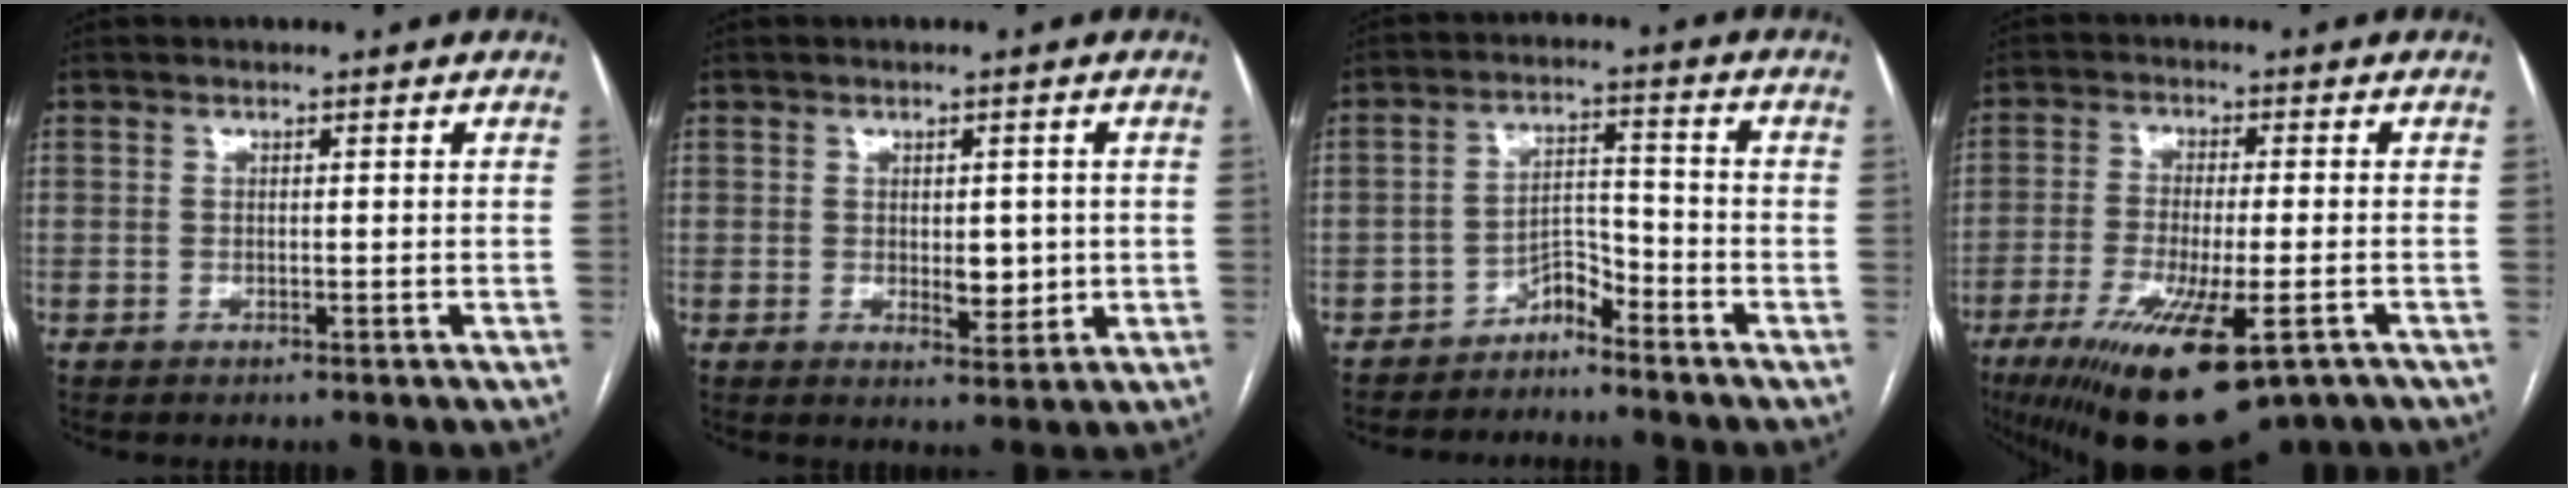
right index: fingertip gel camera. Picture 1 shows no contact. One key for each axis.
{"total": 4.2, "fx": 0.0, "fy": 2.2, "fz": 3.6, "tx": -0.045, "ty": -0.003, "tz": 0.010}
{"total": 3.9, "fx": -3.5, "fy": 1.2, "fz": 1.0, "tx": -0.007, "ty": 0.008, "tz": -0.063}
{"total": 17.0, "fx": -9.9, "fy": 4.1, "fz": 13.2, "tx": -0.213, "ty": -0.042, "tz": -0.152}